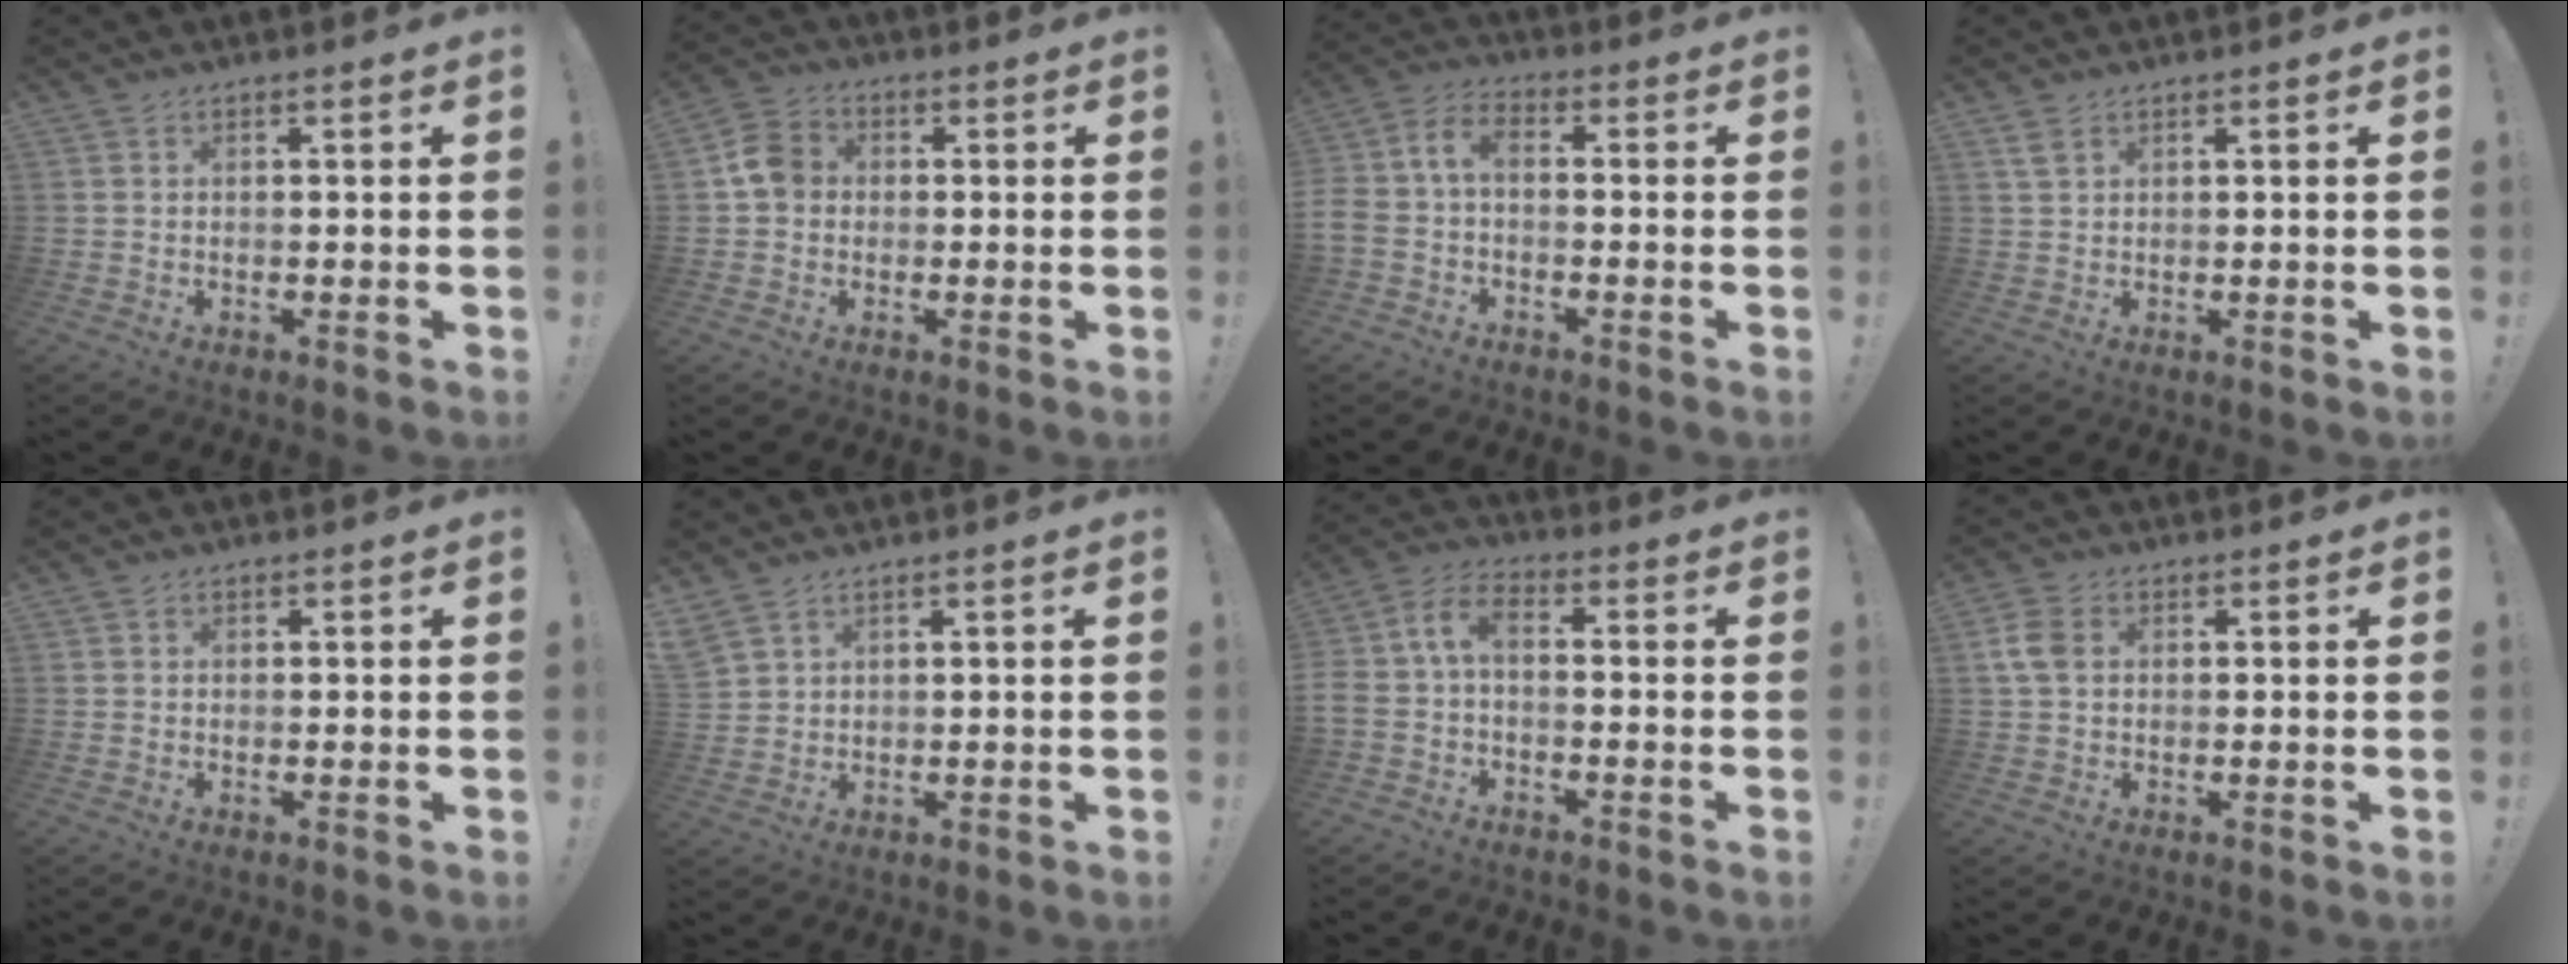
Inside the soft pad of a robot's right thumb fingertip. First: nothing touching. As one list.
[{"total": 7.2, "force": [0.3, 6.1, 3.9], "torque": [-0.061, 0.018, 0.008]}, {"total": 6.5, "force": [-1.0, 3.8, 5.1], "torque": [-0.123, 0.005, -0.020]}, {"total": 2.5, "force": [1.5, 1.2, 1.6], "torque": [-0.033, -0.001, 0.029]}, {"total": 0.0}, {"total": 3.6, "force": [2.9, 1.6, 1.4], "torque": [-0.032, -0.015, 0.059]}, {"total": 6.3, "force": [-0.7, 3.3, 5.3], "torque": [-0.129, 0.001, -0.015]}, {"total": 6.1, "force": [1.3, 4.3, 4.1], "torque": [-0.090, 0.007, 0.026]}]